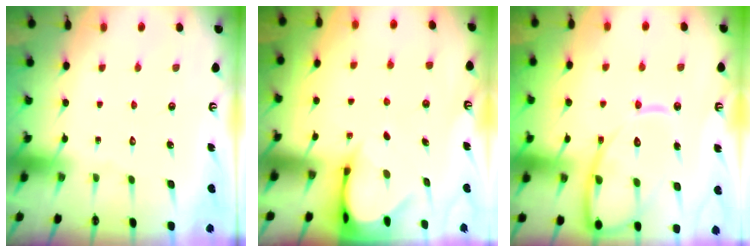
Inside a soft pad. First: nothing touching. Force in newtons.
{"total": 3.3, "press": 3.3, "slide": 0.2}
{"total": 15.5, "press": 15.5, "slide": 1.6}